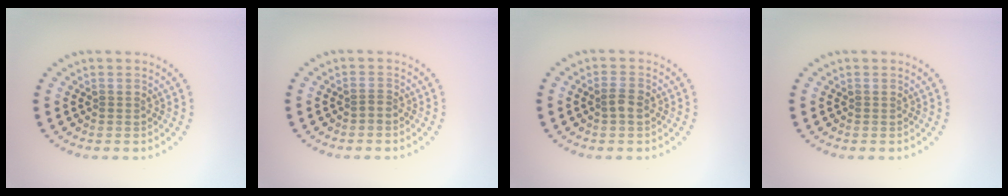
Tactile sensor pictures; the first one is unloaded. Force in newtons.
{"total": 0.6, "press": 0.3, "slide": 0.5}
{"total": 1.6, "press": 1.6, "slide": 0.5}
{"total": 0.0}